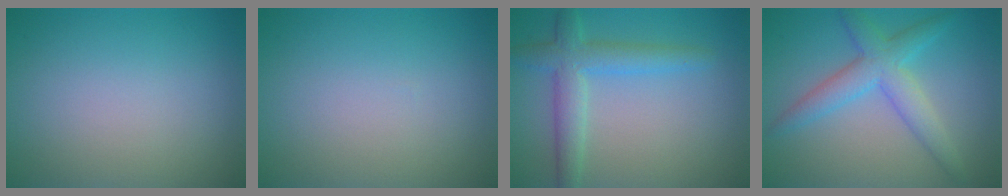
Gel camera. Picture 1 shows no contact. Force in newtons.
{"total": 0.0}
{"total": 4.1, "press": 4.1, "slide": 0.3}
{"total": 4.3, "press": 4.3, "slide": 0.1}